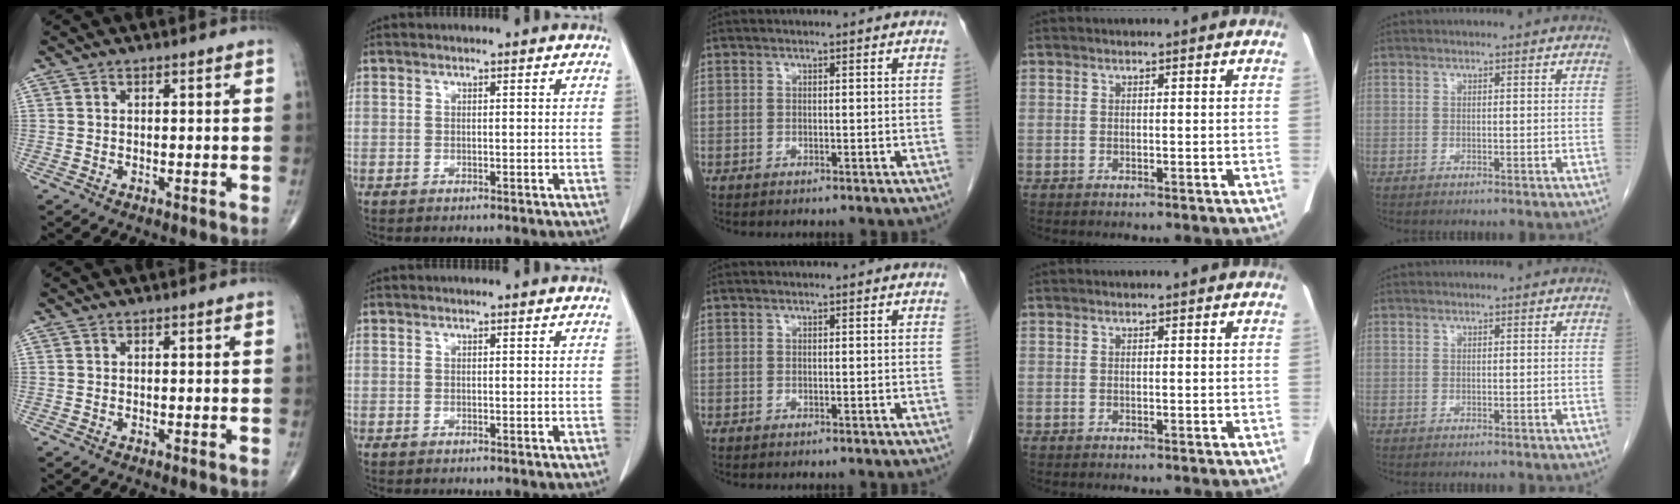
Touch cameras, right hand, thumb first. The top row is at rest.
{}